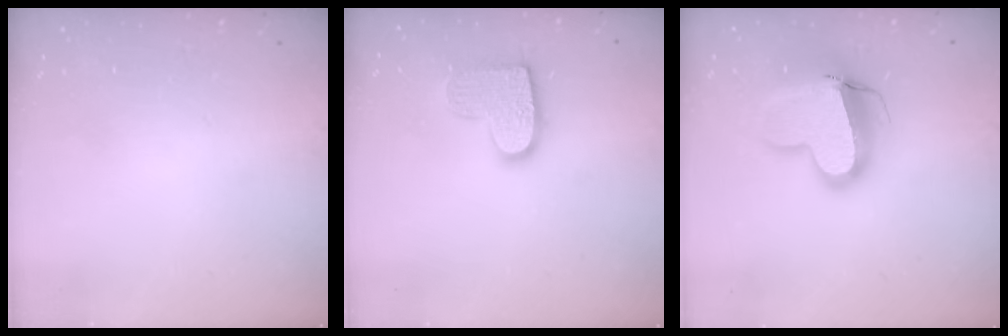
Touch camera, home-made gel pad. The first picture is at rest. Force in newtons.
{"total": 12.1, "press": 12.0, "slide": 0.6}
{"total": 16.2, "press": 16.0, "slide": 2.1}